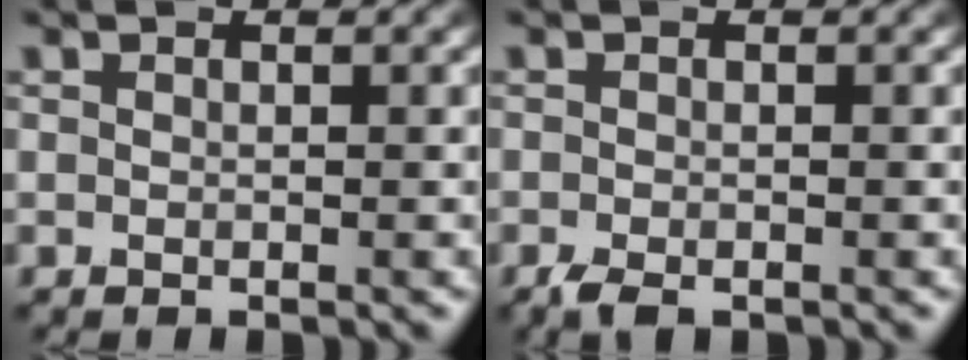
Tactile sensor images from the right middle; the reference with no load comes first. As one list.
[{"total": 1.6, "force": [-1.2, 0.6, 0.9], "torque": [-0.020, -0.006, -0.023]}]